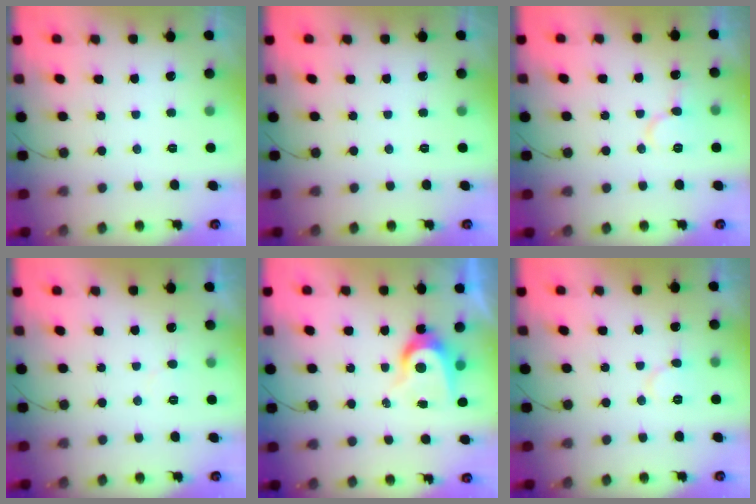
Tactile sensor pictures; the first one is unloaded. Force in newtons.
{"total": 0.0}
{"total": 8.7, "press": 8.7, "slide": 1.0}
{"total": 3.2, "press": 3.2, "slide": 0.2}
{"total": 7.0, "press": 7.0, "slide": 0.2}
{"total": 7.2, "press": 7.2, "slide": 0.7}